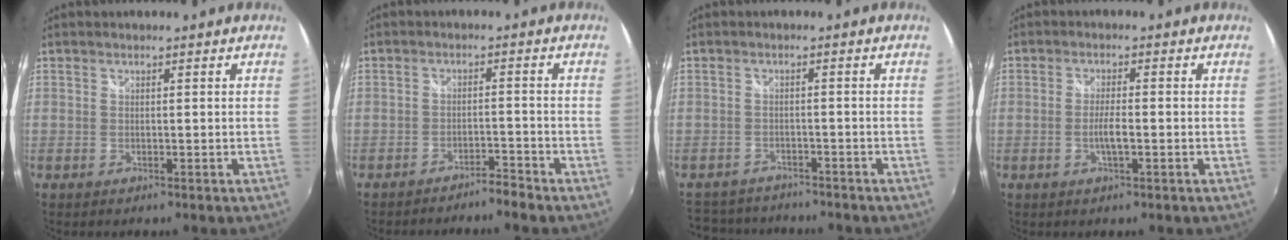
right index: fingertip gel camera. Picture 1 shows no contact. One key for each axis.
{"total": 2.9, "fx": -2.9, "fy": 0.0, "fz": 0.5, "tx": -0.020, "ty": 0.000, "tz": -0.051}
{"total": 8.0, "fx": -7.0, "fy": 3.4, "fz": 1.5, "tx": -0.052, "ty": 0.007, "tz": -0.111}
{"total": 3.0, "fx": -0.9, "fy": 0.4, "fz": 2.9, "tx": -0.054, "ty": -0.003, "tz": -0.017}